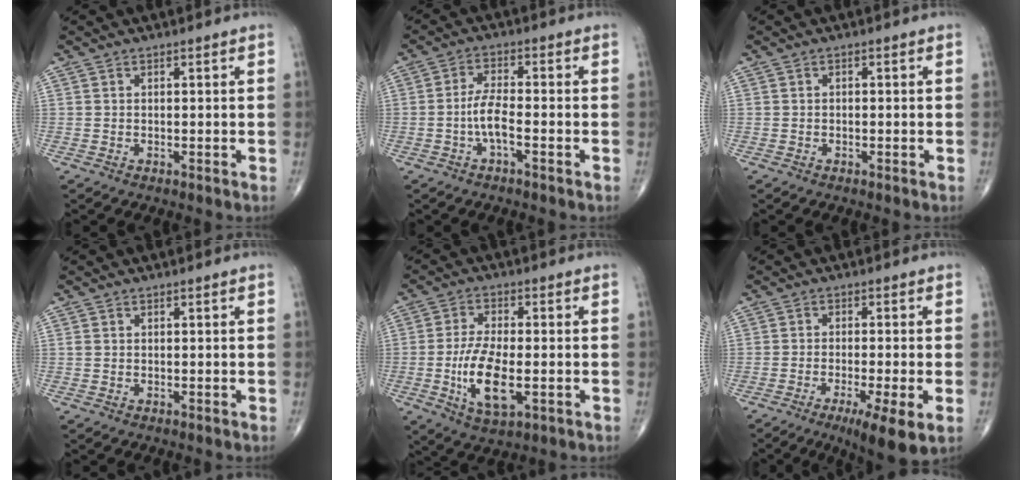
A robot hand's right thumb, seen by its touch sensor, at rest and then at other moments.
{"total": 4.8, "force": [-1.7, 1.1, 4.3], "torque": [-0.091, 0.014, -0.036]}
{"total": 0.0}
{"total": 0.5, "force": [0.0, 0.4, 0.3], "torque": [-0.005, 0.002, 0.001]}
{"total": 10.6, "force": [-2.2, 4.3, 9.4], "torque": [-0.182, -0.003, -0.038]}
{"total": 8.7, "force": [-3.7, 1.1, 7.8], "torque": [-0.127, -0.015, -0.060]}